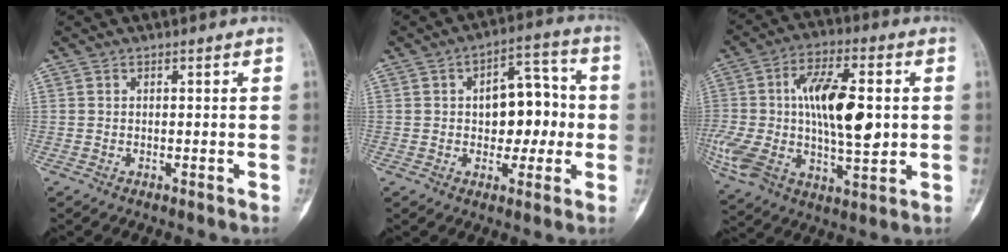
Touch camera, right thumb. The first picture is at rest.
{"total": 11.1, "force": [0.0, 6.9, 8.6], "torque": [-0.077, 0.029, -0.003]}
{"total": 22.9, "force": [1.1, 11.2, 19.9], "torque": [-0.384, 0.010, 0.022]}